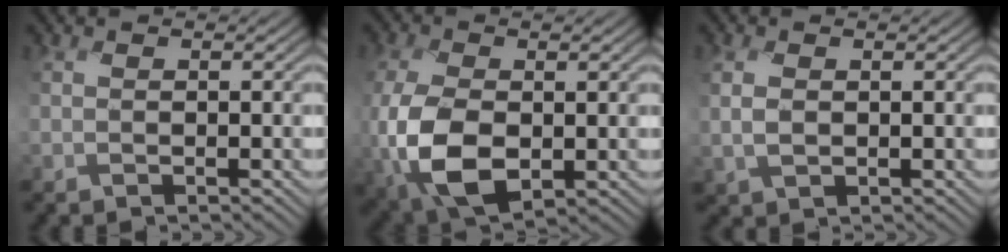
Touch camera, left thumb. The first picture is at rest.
{"total": 9.8, "force": [-2.7, 5.9, 7.3], "torque": [-0.199, -0.030, -0.046]}
{"total": 2.6, "force": [0.0, 1.8, 1.9], "torque": [-0.048, -0.002, 0.000]}